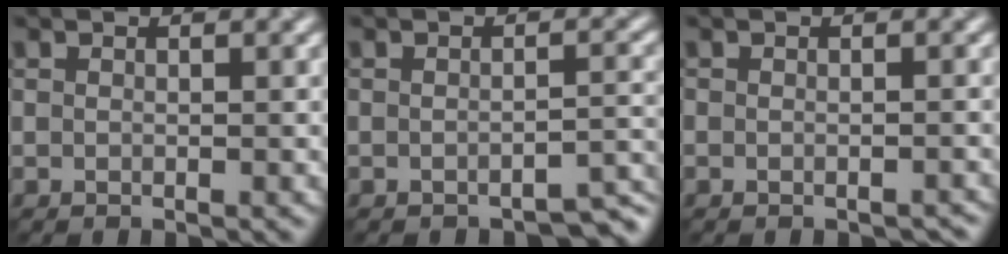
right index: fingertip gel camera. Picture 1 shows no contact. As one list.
[{"total": 2.3, "force": [-2.0, 0.5, 1.0], "torque": [-0.008, 0.005, -0.027]}, {"total": 1.1, "force": [-0.9, 0.5, 0.3], "torque": [-0.002, -0.004, -0.011]}]